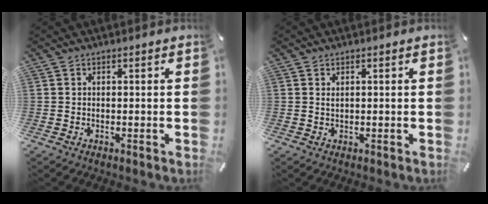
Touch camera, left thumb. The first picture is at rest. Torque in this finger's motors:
{"motor_torque": [0.09, -0.17, 0.08, 0.05, -0.01]}